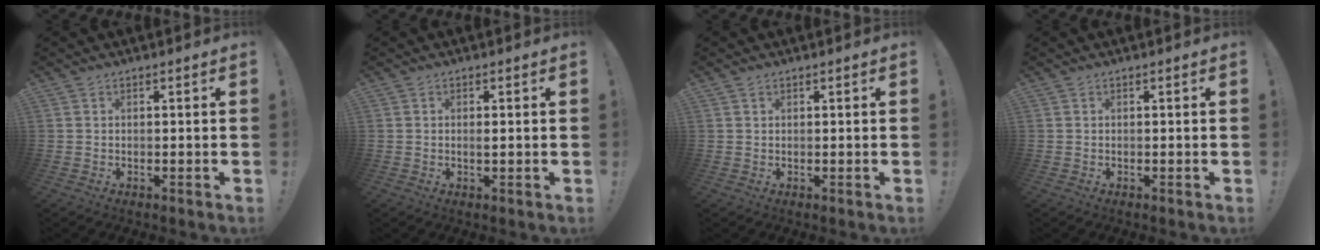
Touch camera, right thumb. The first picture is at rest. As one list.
[{"total": 0.7, "force": [0.0, -0.1, 0.7], "torque": [-0.006, -0.004, -0.002]}, {"total": 0.7, "force": [0.6, 0.3, 0.2], "torque": [-0.001, -0.001, 0.011]}, {"total": 0.0}]